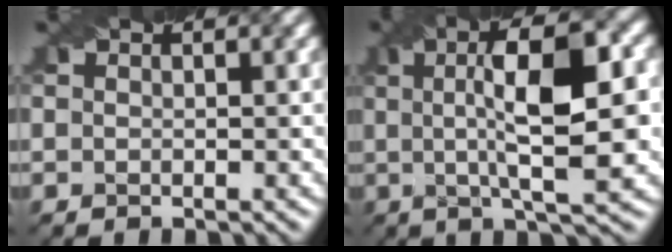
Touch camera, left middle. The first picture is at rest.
{"total": 10.2, "force": [1.0, 2.7, 9.8], "torque": [-0.140, 0.012, 0.015]}